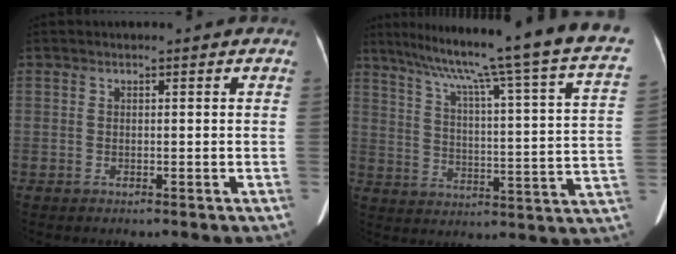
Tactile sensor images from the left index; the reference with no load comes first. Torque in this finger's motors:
{"motor_torque": [0.83, -1.31, 0.11, 0.13]}